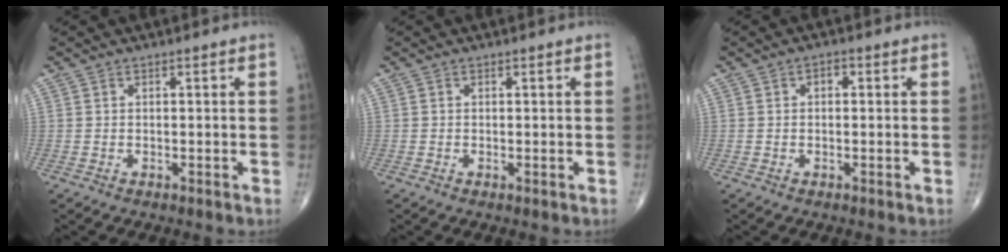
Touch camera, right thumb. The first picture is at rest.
{"total": 0.0}
{"total": 1.5, "force": [0.2, 0.9, 1.2], "torque": [-0.011, 0.006, -0.002]}